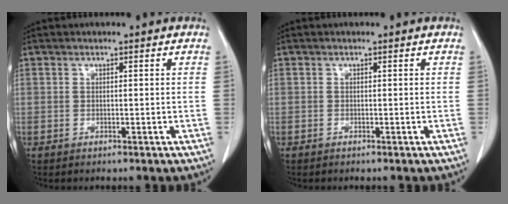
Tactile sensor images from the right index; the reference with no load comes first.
{"total": 0.0}